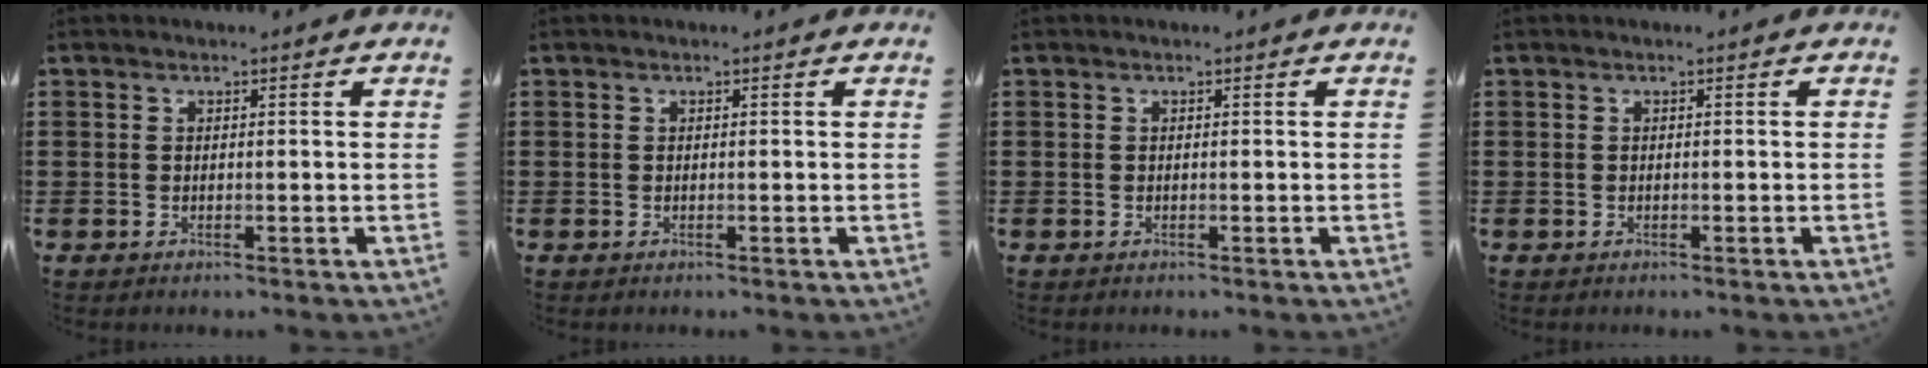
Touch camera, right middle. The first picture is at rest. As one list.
[{"total": 0.0}, {"total": 0.0}, {"total": 0.0}]